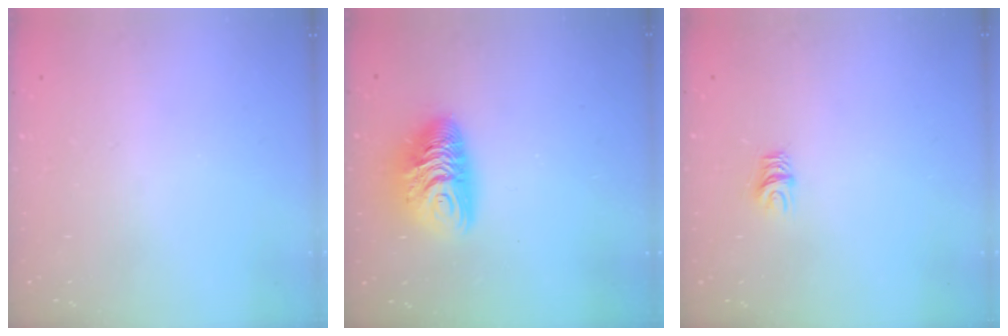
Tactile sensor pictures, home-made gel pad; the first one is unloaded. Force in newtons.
{"total": 11.0, "press": 11.0, "slide": 0.9}
{"total": 5.8, "press": 5.8, "slide": 0.6}